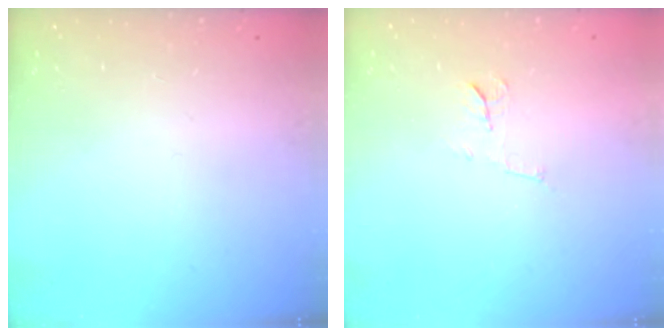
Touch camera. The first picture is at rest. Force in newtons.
{"total": 5.6, "press": 5.6, "slide": 0.4}